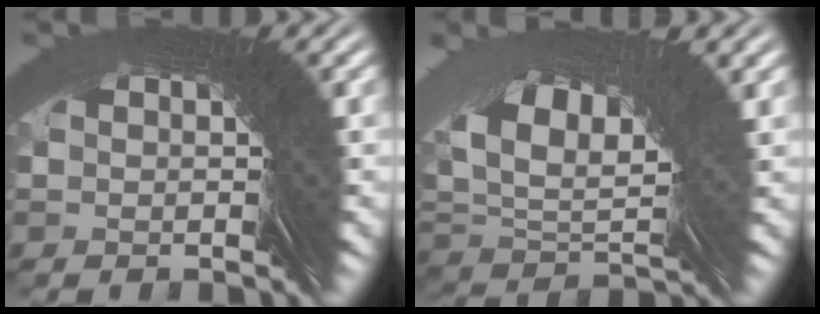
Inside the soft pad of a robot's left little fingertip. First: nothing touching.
{"total": 4.2, "force": [3.2, 1.1, 2.6], "torque": [-0.055, 0.025, 0.044]}